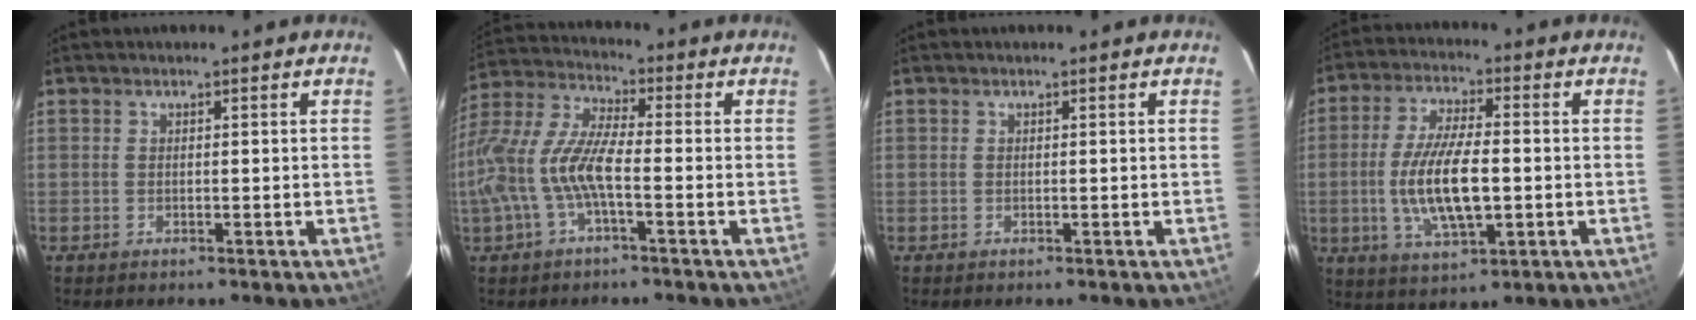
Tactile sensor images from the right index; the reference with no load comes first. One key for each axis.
{"total": 13.8, "fx": -3.6, "fy": 3.7, "fz": 12.8, "tx": -0.271, "ty": -0.001, "tz": -0.074}
{"total": 0.0}
{"total": 12.8, "fx": -1.7, "fy": 4.3, "fz": 11.9, "tx": -0.236, "ty": -0.007, "tz": -0.027}